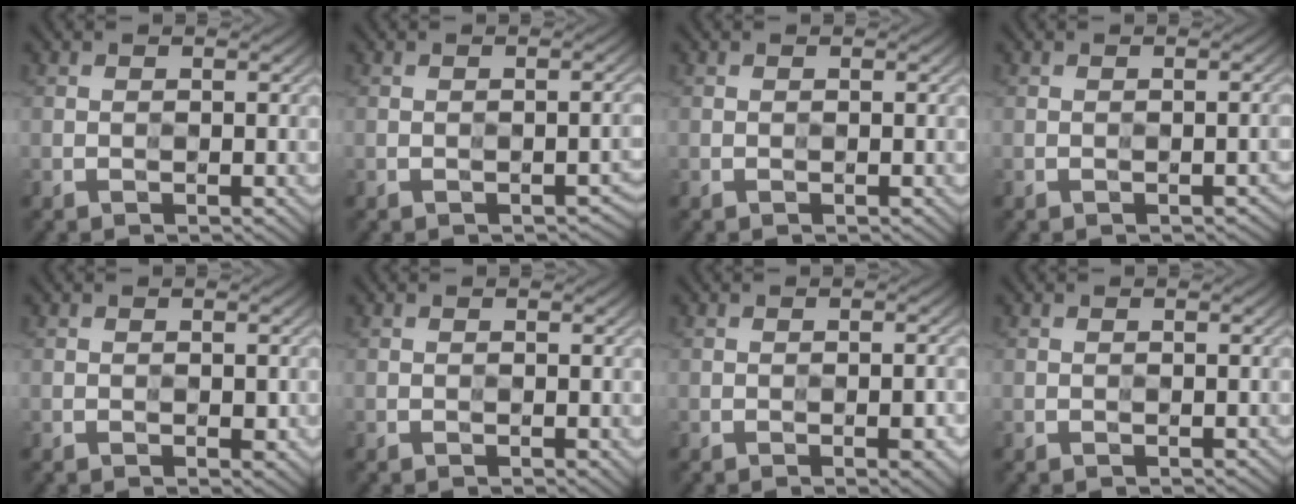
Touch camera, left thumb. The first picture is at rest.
{"total": 2.9, "force": [-1.4, 1.5, 2.0], "torque": [-0.011, -0.008, -0.011]}
{"total": 0.0}
{"total": 1.7, "force": [-0.9, 0.8, 1.3], "torque": [-0.007, -0.002, -0.005]}
{"total": 1.7, "force": [-0.6, 1.1, 1.2], "torque": [-0.011, -0.008, -0.003]}
{"total": 0.7, "force": [-0.2, 0.3, 0.6], "torque": [-0.007, -0.001, 0.000]}
{"total": 2.8, "force": [-1.2, 1.3, 2.1], "torque": [-0.018, -0.007, -0.012]}
{"total": 0.0}